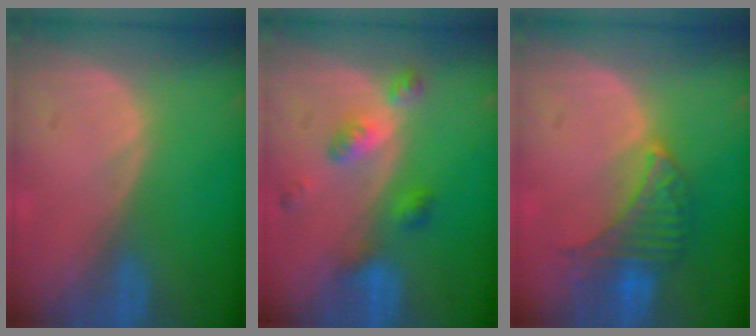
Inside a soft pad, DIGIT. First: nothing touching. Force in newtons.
{"total": 5.8, "press": 5.0, "slide": 2.8}
{"total": 6.6, "press": 6.5, "slide": 0.6}